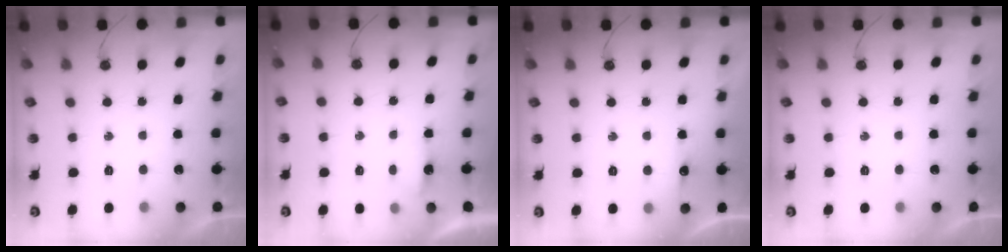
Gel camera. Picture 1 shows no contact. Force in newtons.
{"total": 3.1, "press": 3.1, "slide": 0.6}
{"total": 5.4, "press": 5.3, "slide": 1.2}
{"total": 0.0}